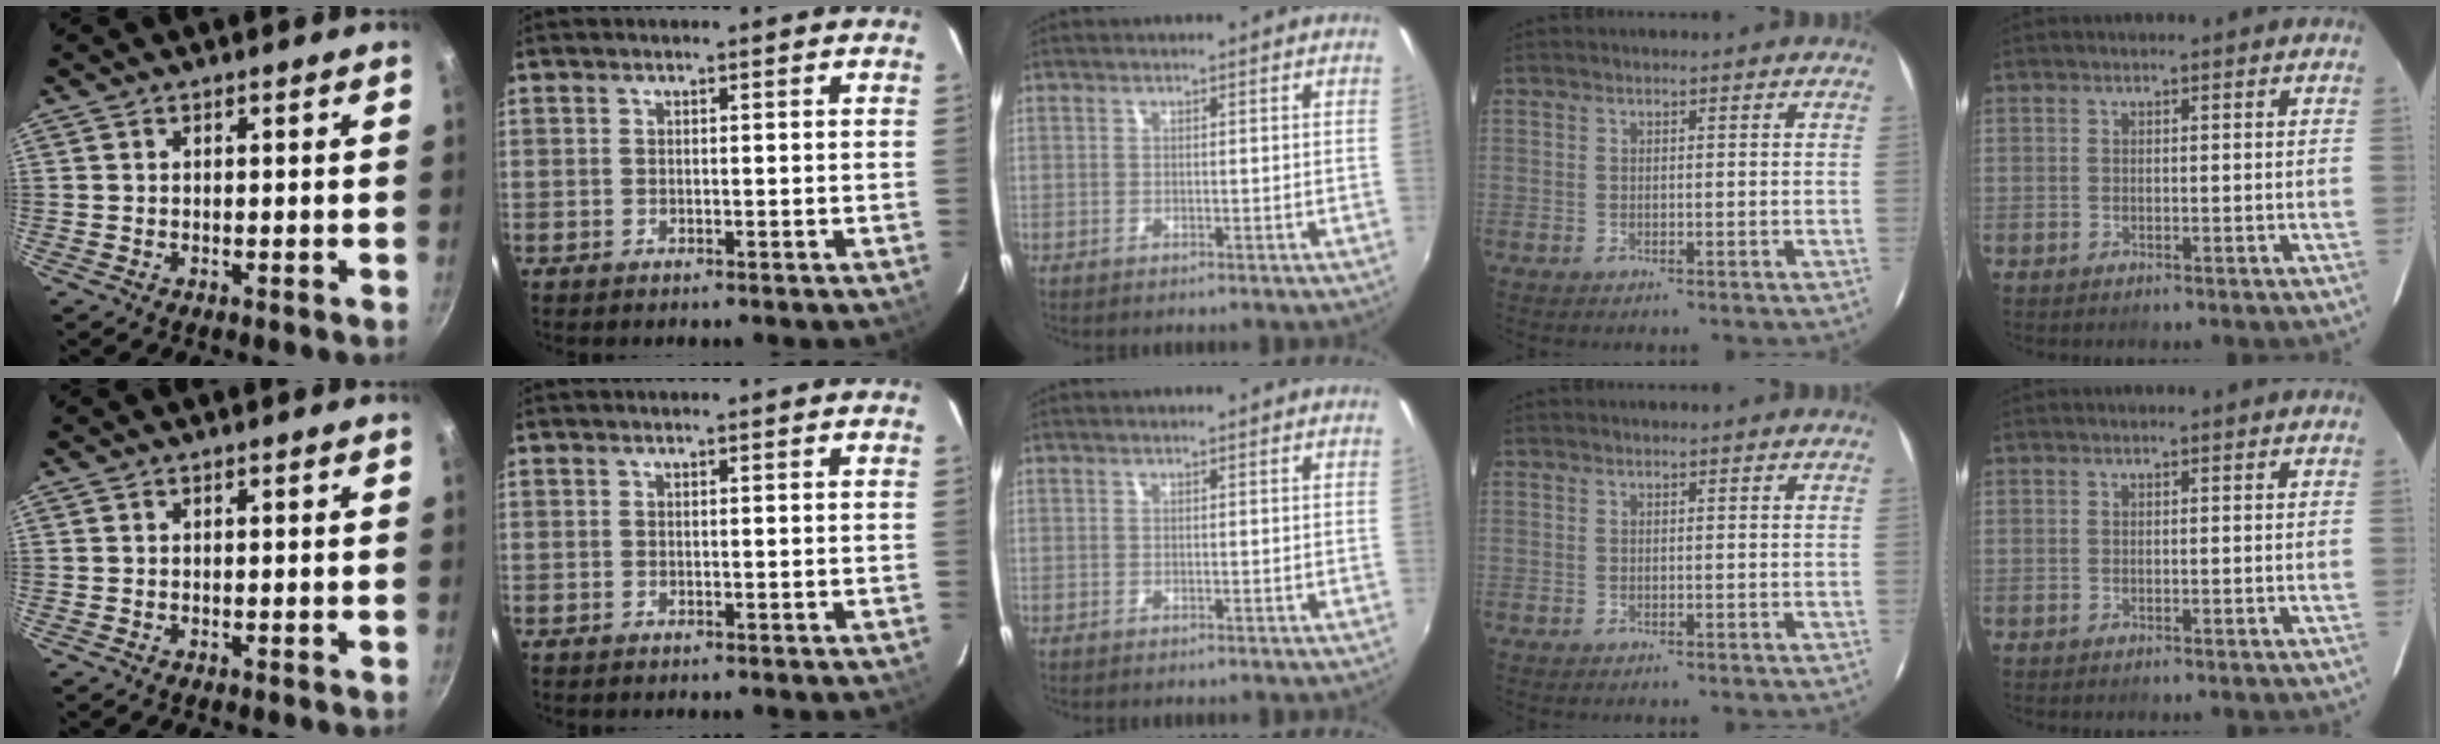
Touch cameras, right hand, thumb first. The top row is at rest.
{}